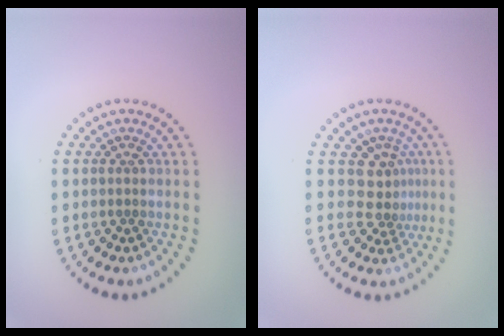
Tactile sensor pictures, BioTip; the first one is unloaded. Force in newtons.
{"total": 2.9, "press": 1.9, "slide": 2.2}